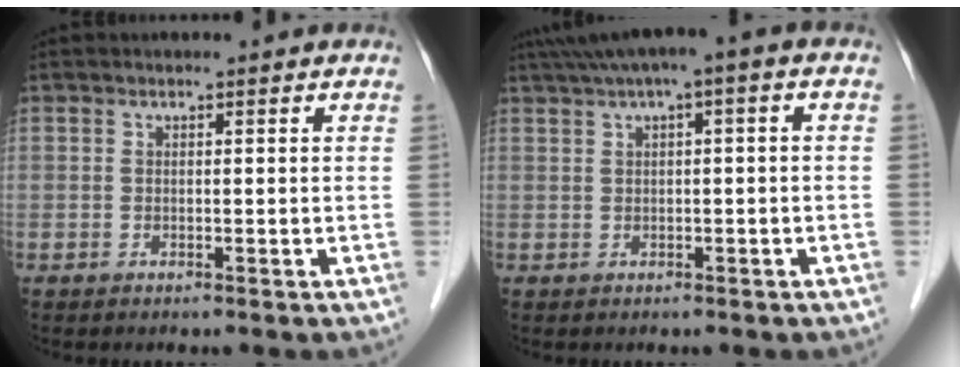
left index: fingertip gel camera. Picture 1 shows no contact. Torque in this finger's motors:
{"motor_torque": [-0.22, -0.28, 0.01, 0.14]}